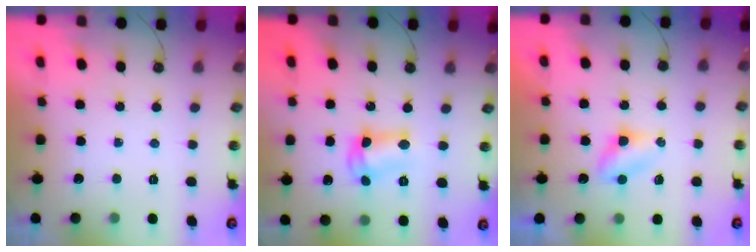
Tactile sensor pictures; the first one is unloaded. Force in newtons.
{"total": 7.9, "press": 7.9, "slide": 0.5}
{"total": 3.7, "press": 3.7, "slide": 0.5}